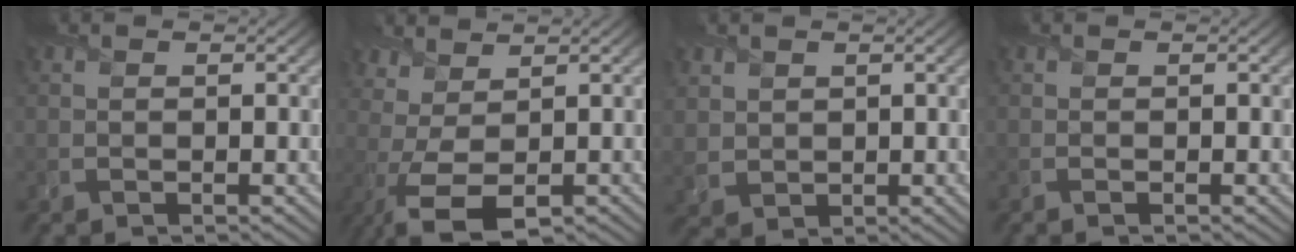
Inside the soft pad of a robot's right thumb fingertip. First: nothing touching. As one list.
[{"total": 5.0, "force": [-0.7, 2.2, 4.4], "torque": [-0.101, 0.005, -0.016]}, {"total": 2.7, "force": [1.5, 2.2, 0.6], "torque": [-0.027, -0.003, 0.035]}, {"total": 0.6, "force": [-0.2, 0.2, 0.6], "torque": [-0.005, -0.002, -0.008]}]